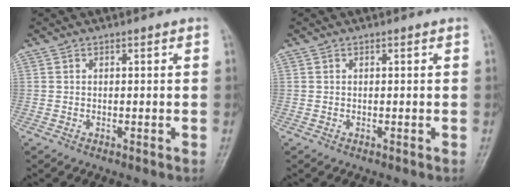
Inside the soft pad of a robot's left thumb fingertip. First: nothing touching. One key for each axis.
{"total": 0.0}